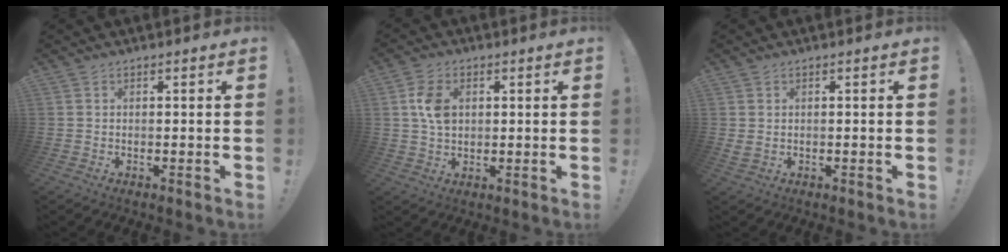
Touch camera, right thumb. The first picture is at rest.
{"total": 7.6, "force": [1.6, 5.3, 5.2], "torque": [-0.096, 0.001, 0.028]}
{"total": 1.4, "force": [0.8, 0.6, 1.0], "torque": [-0.019, 0.002, 0.014]}